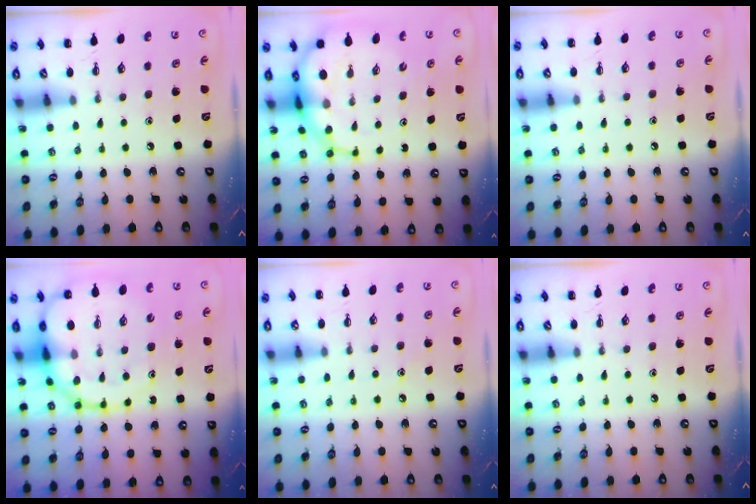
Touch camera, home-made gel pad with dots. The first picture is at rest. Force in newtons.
{"total": 13.1, "press": 12.6, "slide": 3.5}
{"total": 4.3, "press": 4.2, "slide": 1.1}
{"total": 20.6, "press": 20.2, "slide": 4.4}
{"total": 7.9, "press": 7.5, "slide": 2.3}
{"total": 0.0}